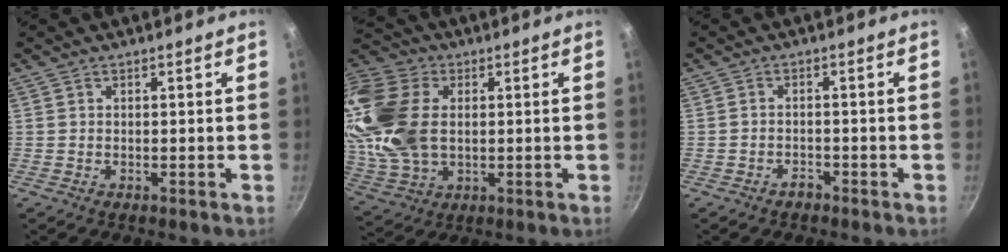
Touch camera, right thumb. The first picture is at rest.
{"total": 21.6, "force": [2.9, 14.8, 15.5], "torque": [-0.322, 0.002, 0.057]}
{"total": 1.7, "force": [-1.4, 0.7, 0.6], "torque": [-0.006, 0.018, -0.020]}